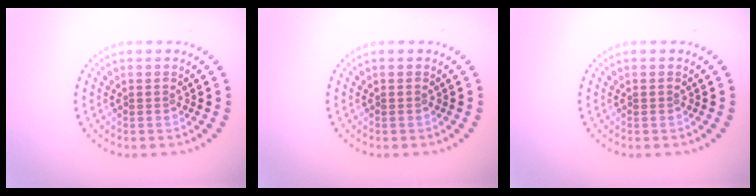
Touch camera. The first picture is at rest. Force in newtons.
{"total": 0.0}
{"total": 0.0}